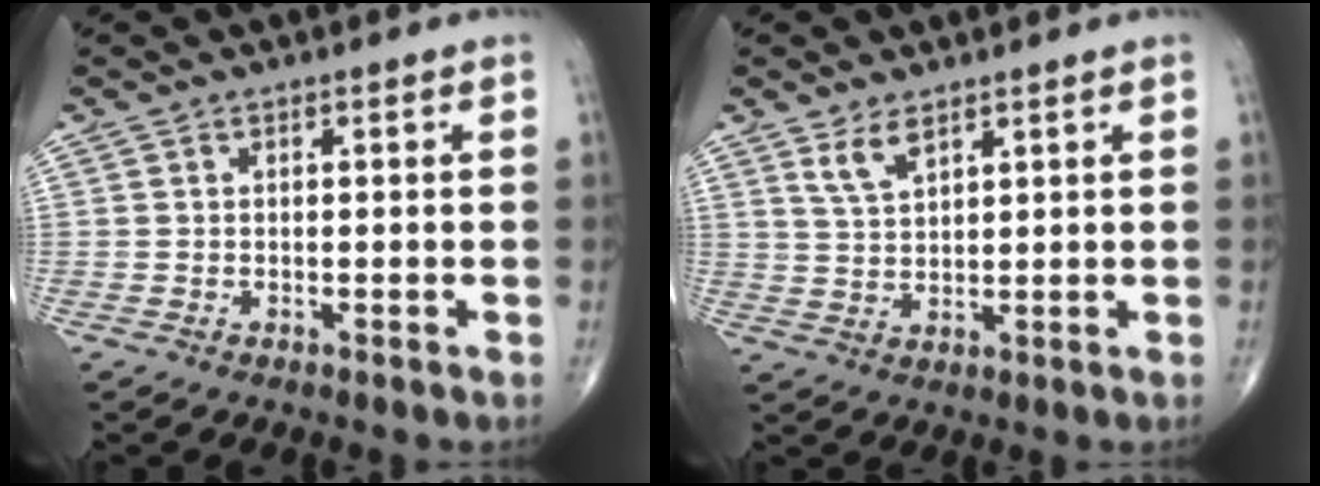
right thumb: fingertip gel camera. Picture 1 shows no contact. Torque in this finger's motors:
{"motor_torque": [-0.77, 1.01, 0.31, 0.43, 0.05]}